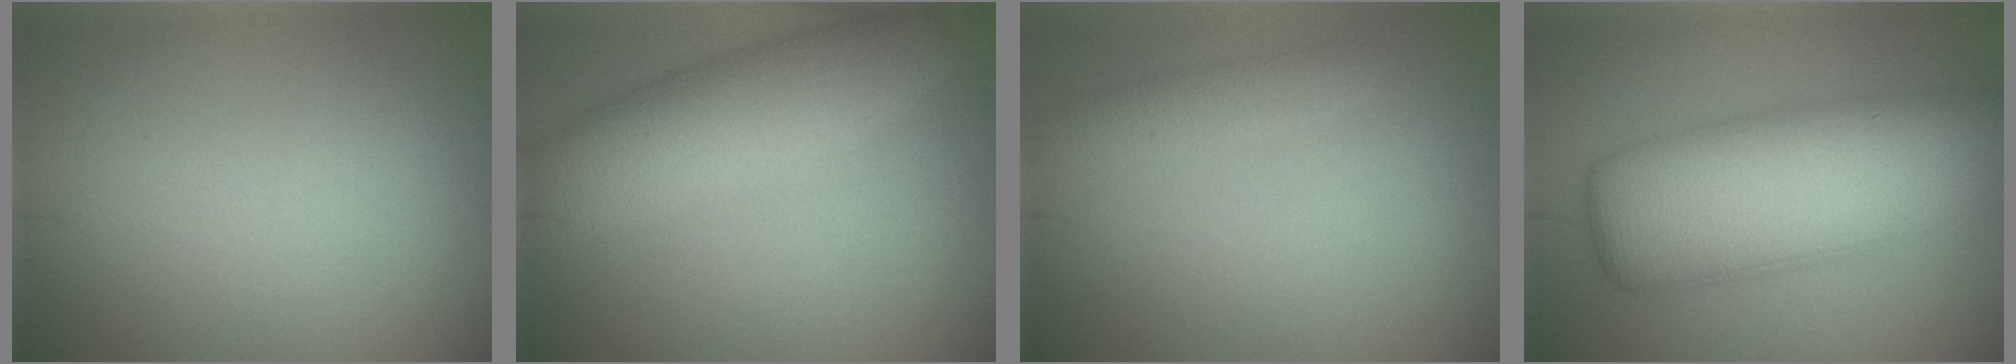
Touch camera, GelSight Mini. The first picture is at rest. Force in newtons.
{"total": 7.7, "press": 7.7, "slide": 0.2}
{"total": 1.6, "press": 1.6, "slide": 0.0}
{"total": 11.5, "press": 11.5, "slide": 0.3}